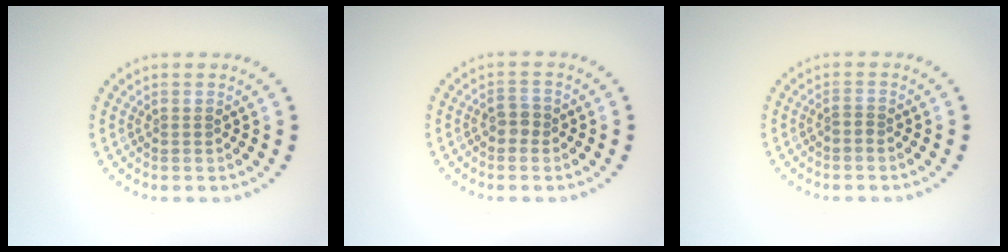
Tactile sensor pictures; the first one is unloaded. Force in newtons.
{"total": 1.4, "press": 1.4, "slide": 0.4}
{"total": 0.6, "press": 0.3, "slide": 0.5}